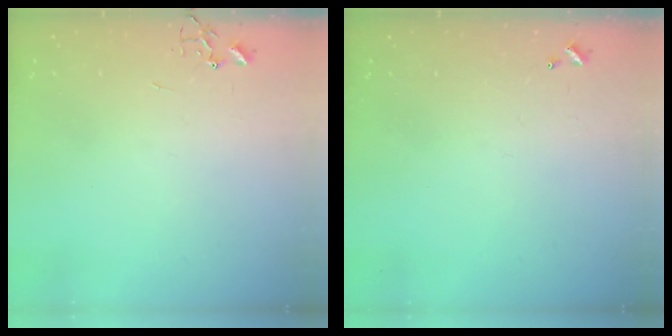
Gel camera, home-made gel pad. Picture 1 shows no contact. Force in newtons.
{"total": 0.0}